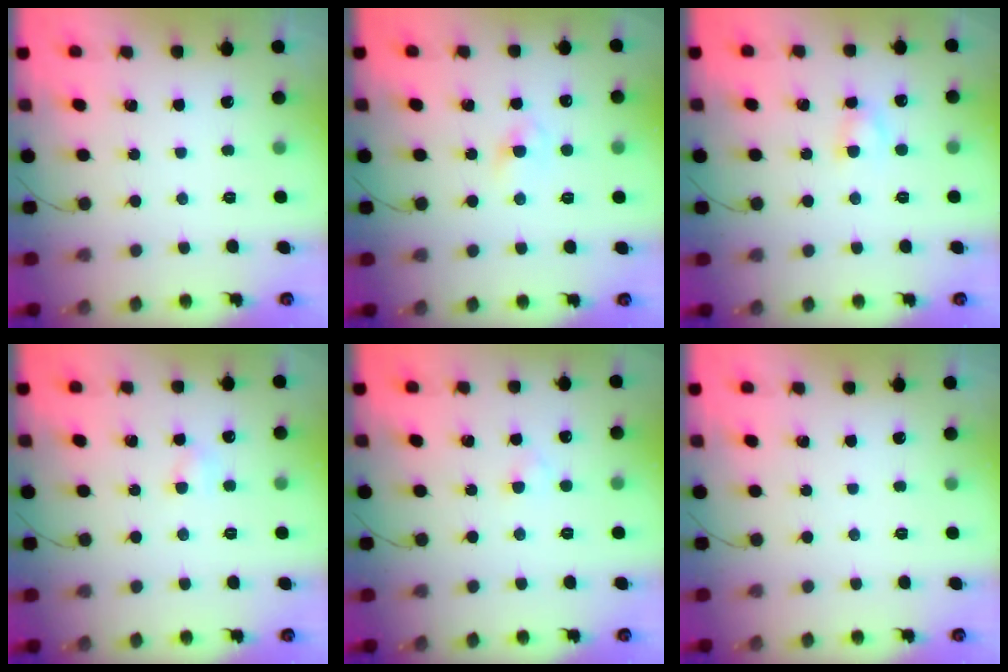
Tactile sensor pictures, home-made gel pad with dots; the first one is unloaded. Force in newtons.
{"total": 1.9, "press": 1.7, "slide": 0.8}
{"total": 4.0, "press": 3.8, "slide": 1.1}
{"total": 3.5, "press": 3.4, "slide": 1.1}
{"total": 1.7, "press": 1.4, "slide": 0.8}
{"total": 0.0}